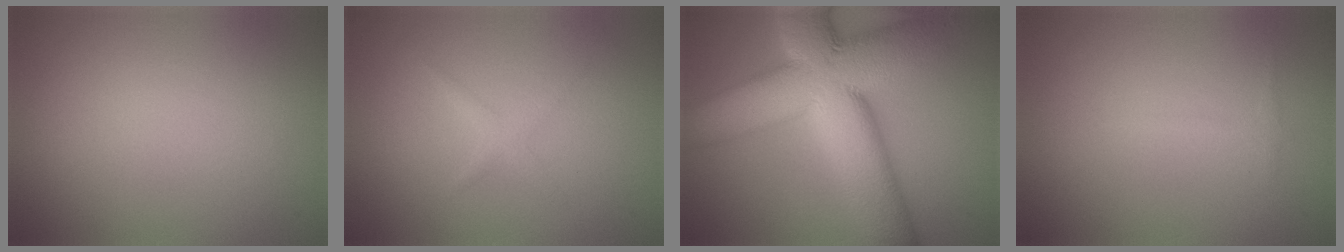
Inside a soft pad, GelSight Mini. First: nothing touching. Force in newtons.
{"total": 1.1, "press": 1.1, "slide": 0.1}
{"total": 16.3, "press": 16.2, "slide": 1.2}
{"total": 0.7, "press": 0.7, "slide": 0.1}